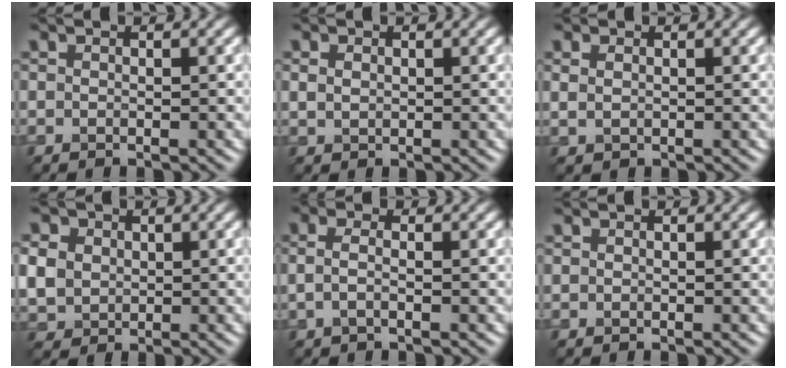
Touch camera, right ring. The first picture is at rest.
{"total": 1.1, "force": [0.3, 0.8, 0.7], "torque": [-0.017, -0.001, 0.007]}
{"total": 1.1, "force": [0.4, 0.6, 0.9], "torque": [-0.024, -0.002, 0.011]}
{"total": 6.5, "force": [1.3, 5.5, 3.1], "torque": [-0.087, 0.022, 0.016]}
{"total": 1.6, "force": [-0.3, 0.6, 1.4], "torque": [-0.040, -0.001, -0.015]}
{"total": 0.0}